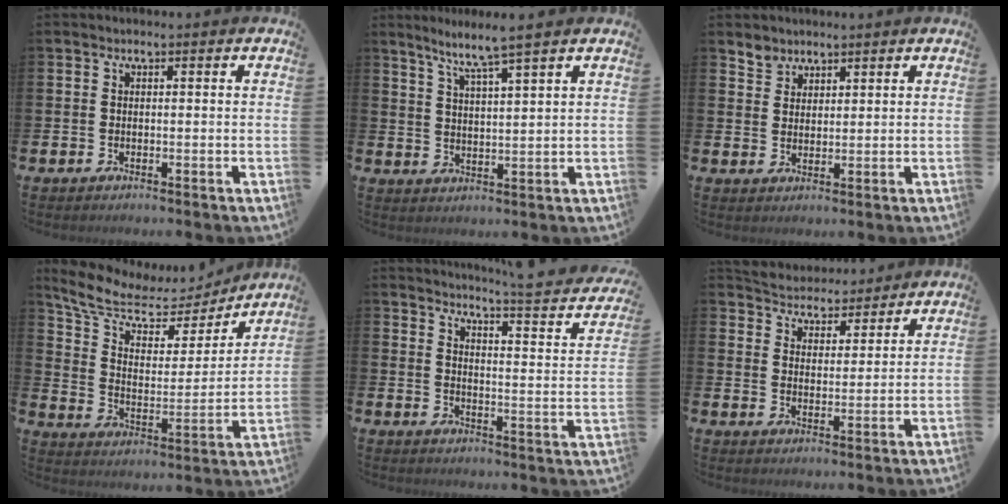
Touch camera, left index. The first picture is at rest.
{"total": 5.2, "force": [4.6, -0.9, 2.2], "torque": [-0.064, -0.023, 0.079]}
{"total": 2.8, "force": [2.6, 1.1, -0.3], "torque": [-0.001, -0.006, 0.049]}
{"total": 8.3, "force": [6.8, 3.6, 3.2], "torque": [-0.105, -0.043, 0.115]}
{"total": 3.8, "force": [3.5, -0.4, 1.4], "torque": [-0.025, -0.044, 0.045]}
{"total": 4.9, "force": [4.8, 1.2, -0.4], "torque": [-0.022, -0.030, 0.085]}